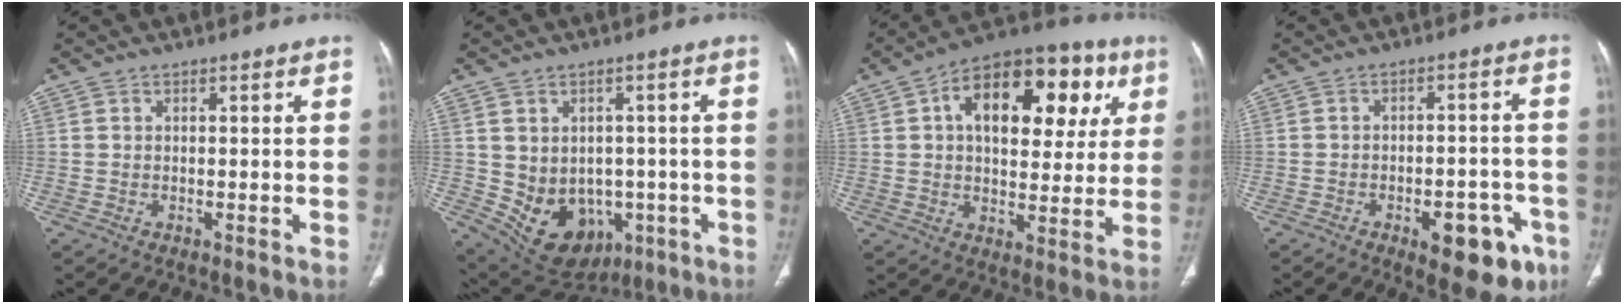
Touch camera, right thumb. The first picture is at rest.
{"total": 12.4, "force": [-2.8, 9.9, 6.9], "torque": [-0.080, 0.015, -0.009]}
{"total": 21.0, "force": [6.6, 11.8, 16.1], "torque": [-0.183, 0.015, 0.088]}
{"total": 11.9, "force": [-5.8, 5.6, 8.7], "torque": [-0.080, 0.031, -0.067]}